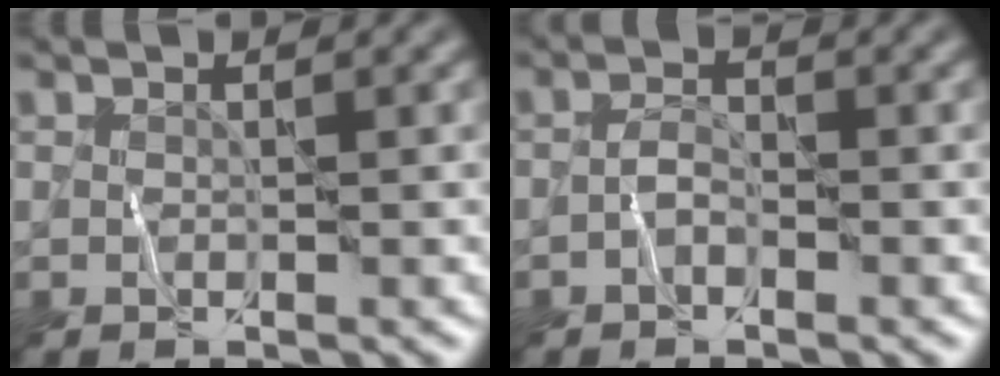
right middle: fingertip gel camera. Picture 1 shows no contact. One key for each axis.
{"total": 1.2, "fx": -0.7, "fy": 0.6, "fz": 0.7, "tx": -0.014, "ty": 0.006, "tz": -0.017}